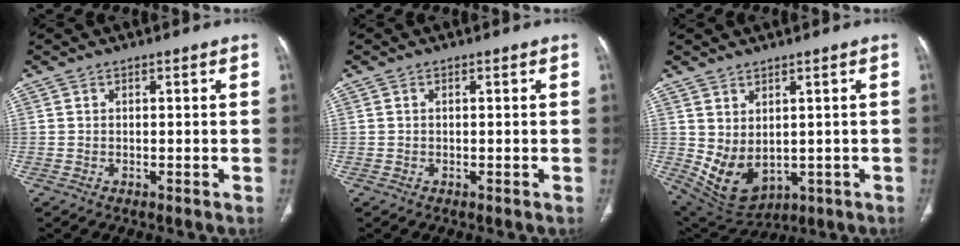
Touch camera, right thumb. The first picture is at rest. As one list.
[{"total": 0.0}, {"total": 9.3, "force": [0.0, 6.2, 7.0], "torque": [-0.112, -0.009, 0.035]}]